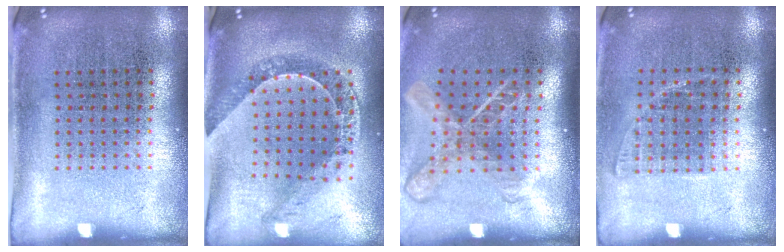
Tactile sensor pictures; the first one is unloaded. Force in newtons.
{"total": 1.1, "press": 1.1, "slide": 0.2}
{"total": 1.8, "press": 1.4, "slide": 1.2}
{"total": 1.0, "press": 0.9, "slide": 0.5}